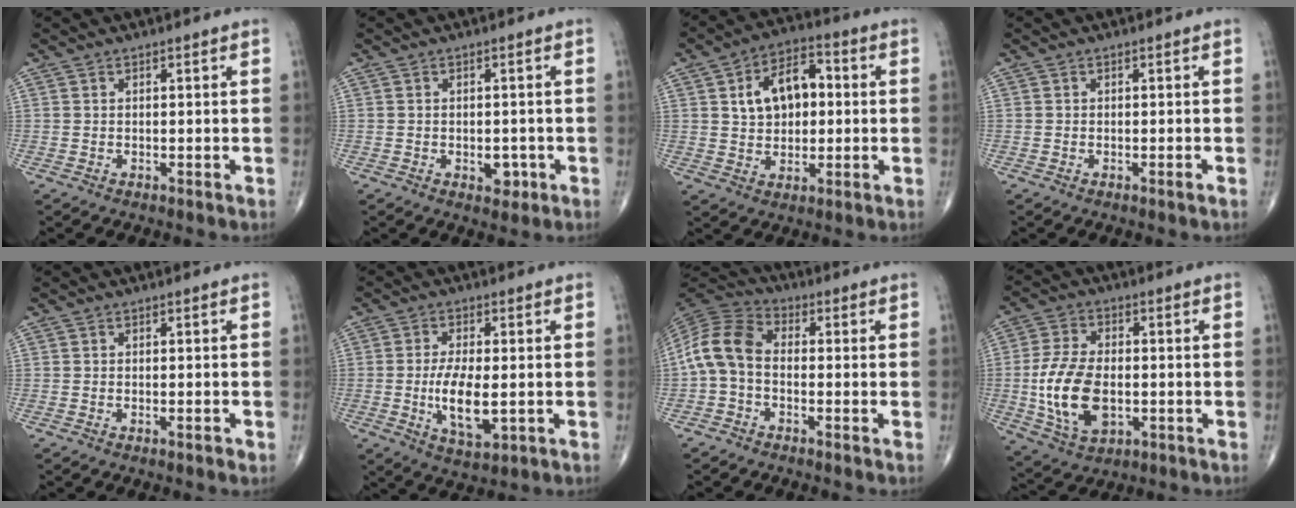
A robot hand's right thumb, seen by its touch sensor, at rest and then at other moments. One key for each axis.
{"total": 3.0, "fx": -0.9, "fy": 2.0, "fz": 2.1, "tx": -0.007, "ty": 0.005, "tz": -0.008}
{"total": 11.6, "fx": 1.9, "fy": 7.5, "fz": 8.6, "tx": -0.115, "ty": 0.015, "tz": 0.027}
{"total": 0.7, "fx": -0.4, "fy": 0.1, "fz": 0.5, "tx": -0.011, "ty": -0.001, "tz": -0.007}
{"total": 1.0, "fx": -0.5, "fy": 0.3, "fz": 0.8, "tx": -0.014, "ty": -0.002, "tz": -0.007}
{"total": 8.9, "fx": -1.2, "fy": 3.6, "fz": 8.1, "tx": -0.145, "ty": -0.011, "tz": -0.018}
{"total": 9.2, "fx": -1.2, "fy": 6.1, "fz": 6.8, "tx": -0.134, "ty": 0.027, "tz": -0.041}
{"total": 13.6, "fx": -1.8, "fy": 7.9, "fz": 10.9, "tx": -0.207, "ty": 0.002, "tz": -0.027}